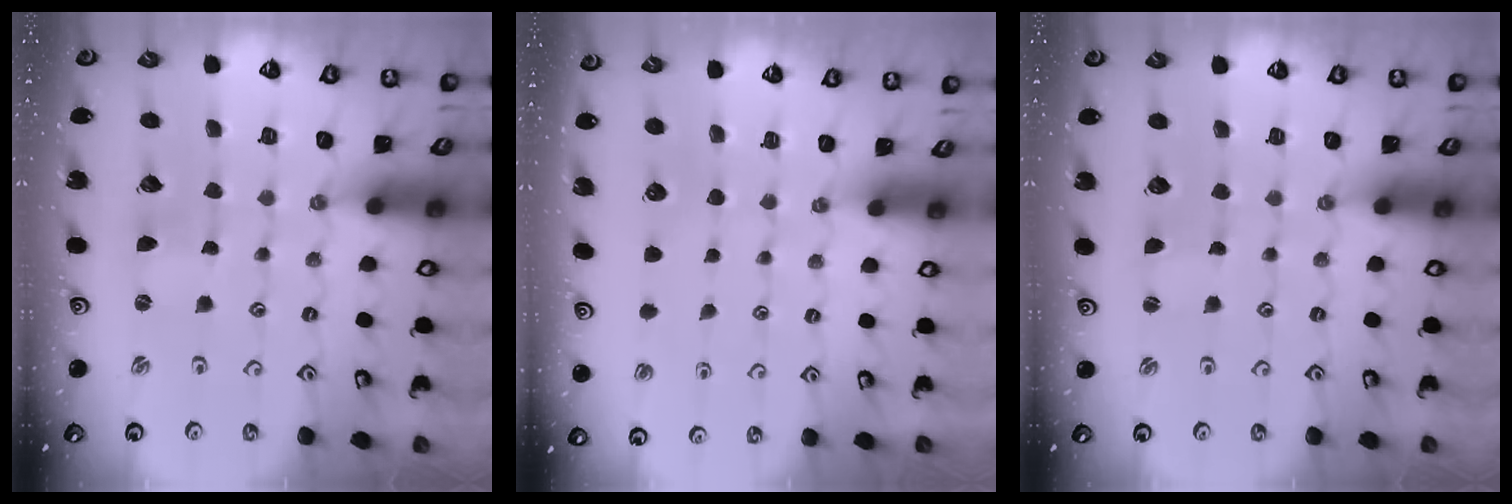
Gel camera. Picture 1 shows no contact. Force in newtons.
{"total": 0.0}
{"total": 0.0}